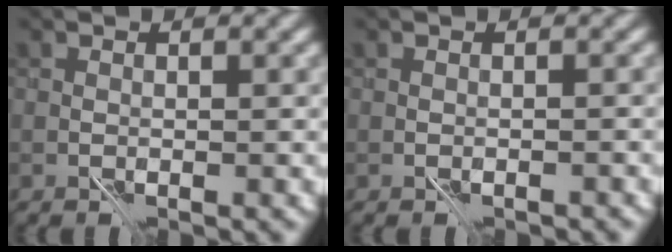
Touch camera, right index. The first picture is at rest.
{"total": 1.3, "force": [-1.0, 0.5, 0.7], "torque": [-0.007, -0.002, -0.014]}